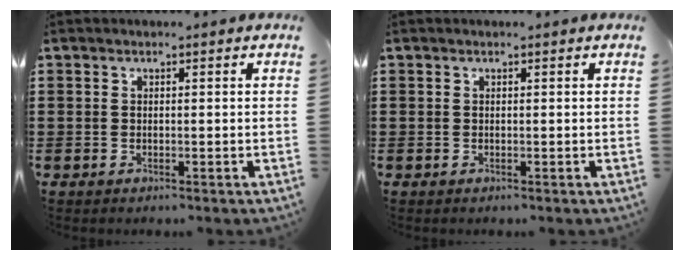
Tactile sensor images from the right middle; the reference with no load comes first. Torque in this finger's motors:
{"motor_torque": [-0.46, 0.05, 0.03, 0.02]}